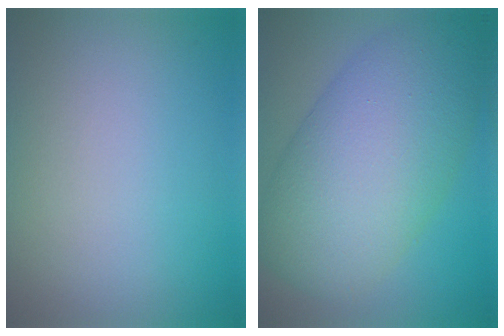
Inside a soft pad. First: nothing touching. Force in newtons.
{"total": 11.3, "press": 11.3, "slide": 0.4}